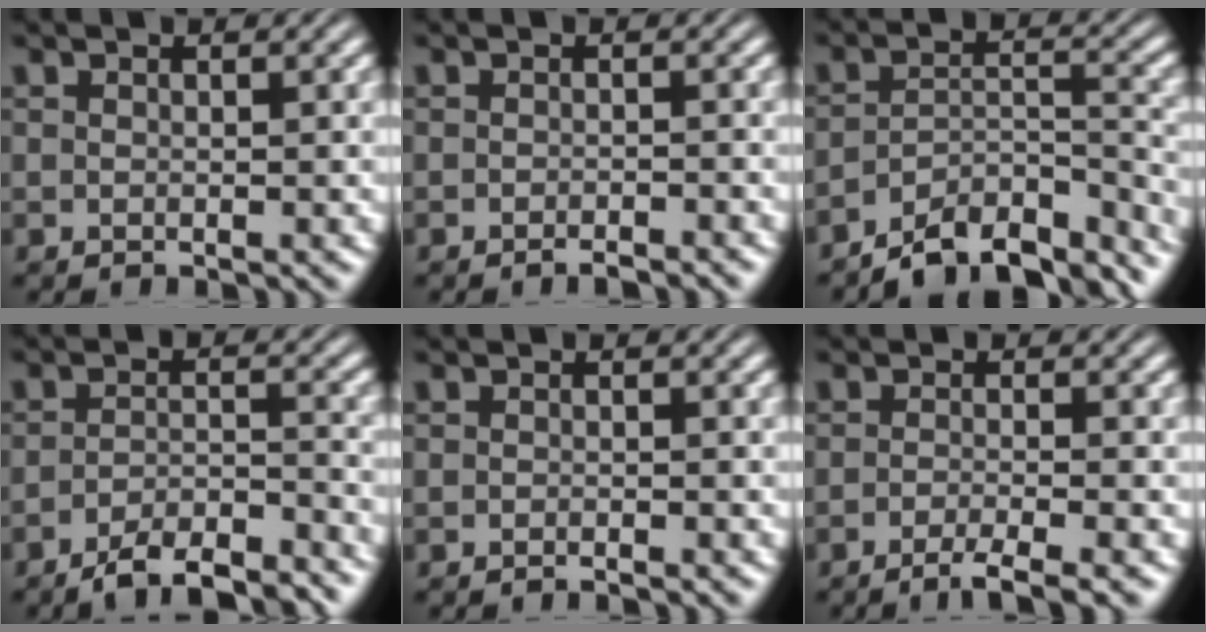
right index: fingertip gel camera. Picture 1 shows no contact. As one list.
[{"total": 1.7, "force": [-1.6, -0.4, 0.3], "torque": [0.000, 0.000, -0.027]}, {"total": 9.2, "force": [-7.9, 2.6, 3.8], "torque": [-0.048, -0.030, -0.113]}, {"total": 6.1, "force": [-5.7, 0.5, 2.1], "torque": [-0.019, -0.017, -0.087]}, {"total": 0.9, "force": [-0.8, -0.5, 0.0], "torque": [0.001, 0.000, -0.014]}, {"total": 3.5, "force": [-2.8, 0.1, 2.1], "torque": [-0.029, -0.006, -0.045]}]